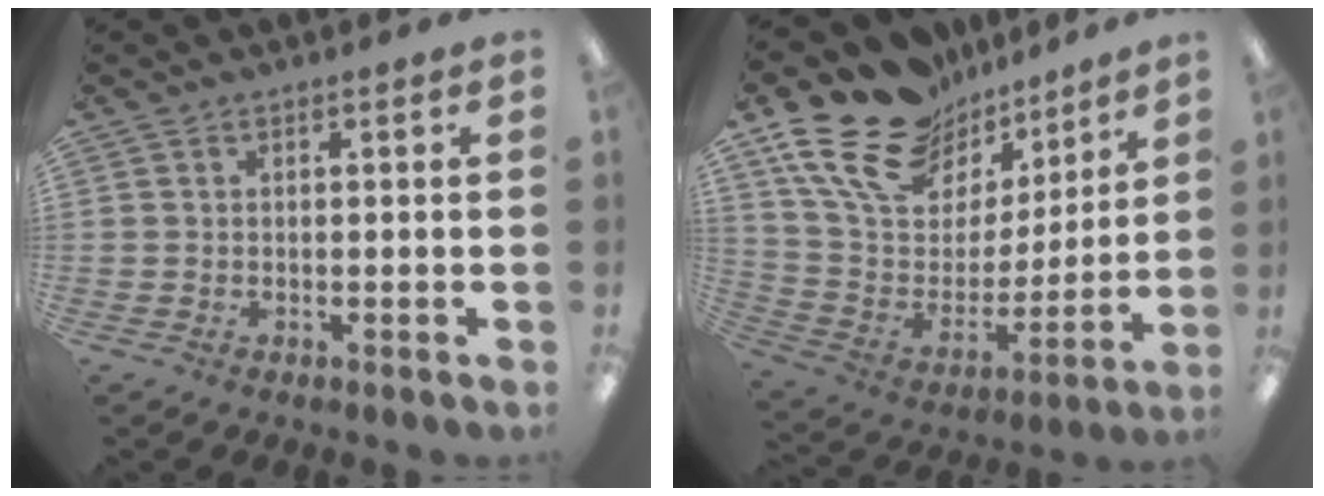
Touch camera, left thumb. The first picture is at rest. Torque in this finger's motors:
{"motor_torque": [0.55, 0.51, 1.37, -1.40, 0.11]}